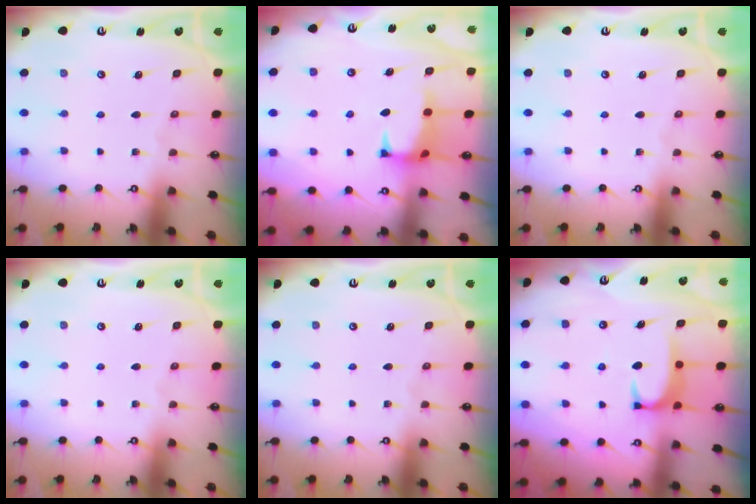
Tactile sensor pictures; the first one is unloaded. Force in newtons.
{"total": 1.5, "press": 1.3, "slide": 0.6}
{"total": 0.0}
{"total": 0.0}
{"total": 0.0}
{"total": 2.0, "press": 1.9, "slide": 0.6}